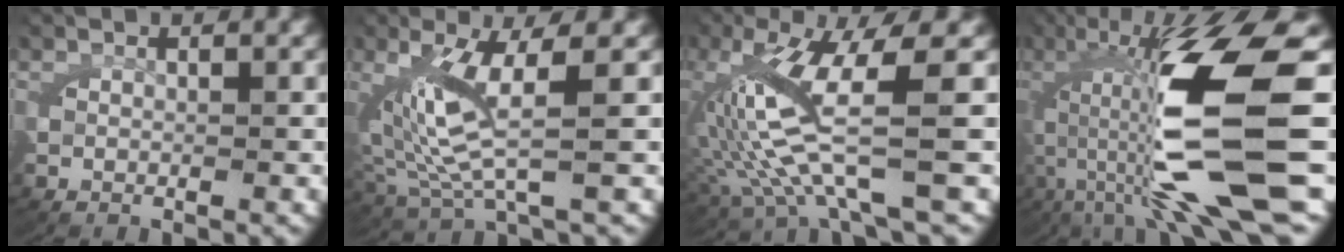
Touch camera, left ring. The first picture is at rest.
{"total": 5.5, "force": [1.5, 1.8, 4.9], "torque": [-0.113, -0.006, 0.038]}
{"total": 8.2, "force": [0.1, 2.9, 7.7], "torque": [-0.166, -0.012, 0.015]}
{"total": 15.2, "force": [-0.1, 5.1, 14.4], "torque": [-0.248, -0.002, 0.009]}